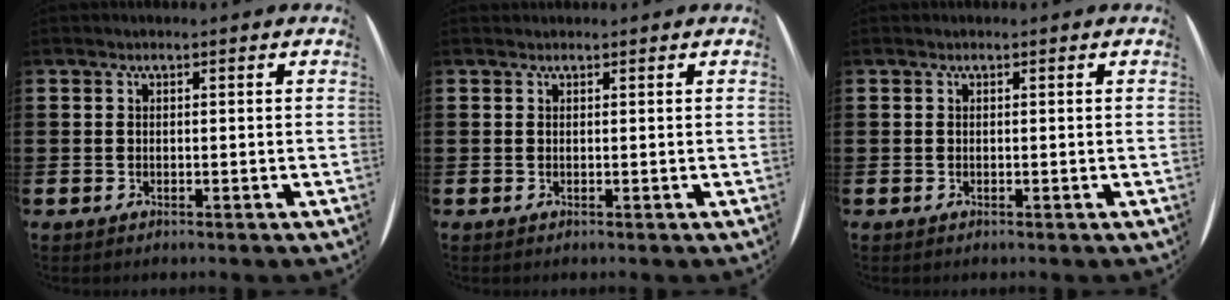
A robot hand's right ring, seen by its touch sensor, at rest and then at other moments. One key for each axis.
{"total": 0.7, "fx": 0.6, "fy": 0.1, "fz": -0.2, "tx": 0.003, "ty": 0.005, "tz": 0.012}
{"total": 0.0}